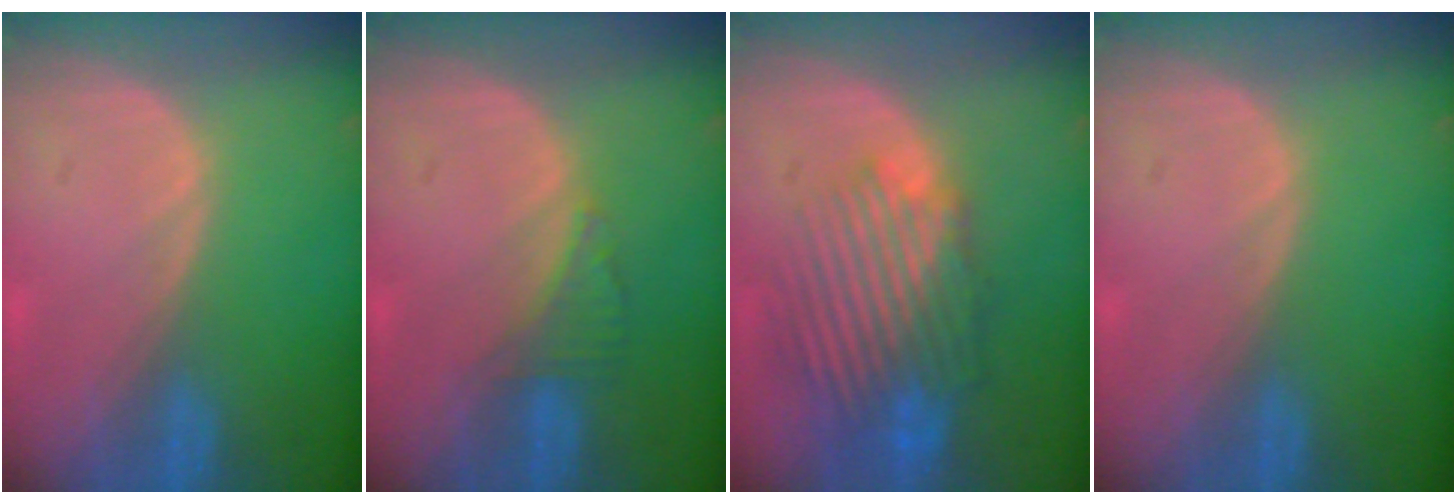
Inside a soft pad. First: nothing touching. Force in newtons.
{"total": 2.5, "press": 2.5, "slide": 0.2}
{"total": 10.2, "press": 9.1, "slide": 4.7}
{"total": 0.0}